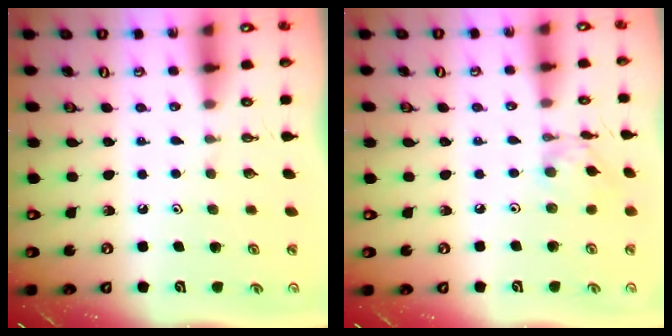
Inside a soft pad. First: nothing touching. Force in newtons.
{"total": 3.4, "press": 3.4, "slide": 0.2}